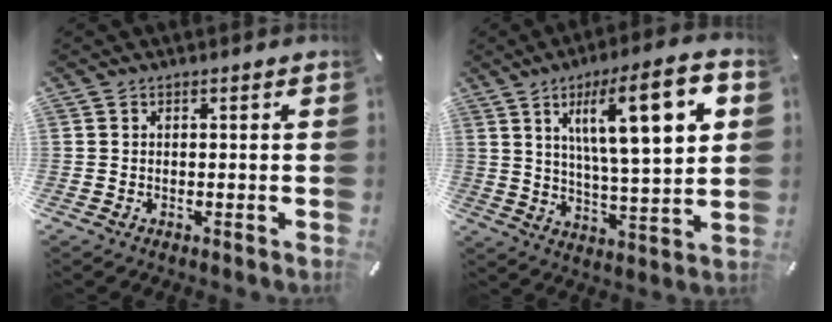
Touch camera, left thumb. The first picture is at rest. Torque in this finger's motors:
{"motor_torque": [2.50, 2.52, 1.49, -1.29, 0.47]}